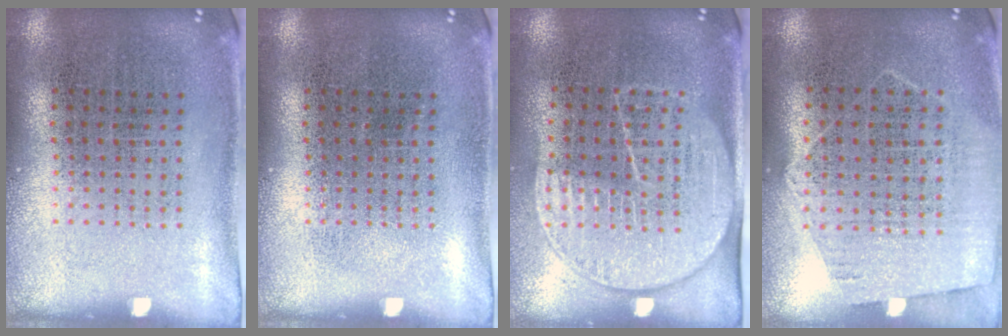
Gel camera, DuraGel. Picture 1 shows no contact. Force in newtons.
{"total": 0.0}
{"total": 1.8, "press": 1.5, "slide": 1.0}
{"total": 1.2, "press": 1.1, "slide": 0.6}